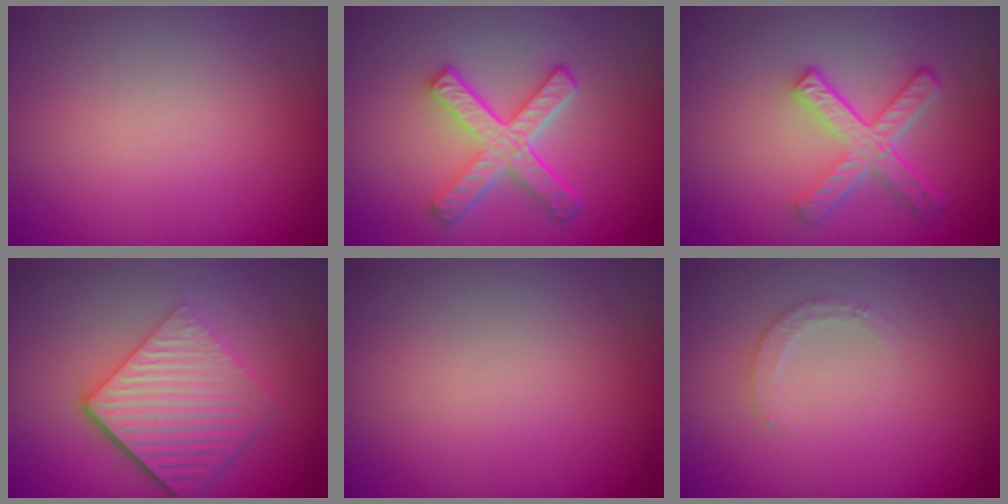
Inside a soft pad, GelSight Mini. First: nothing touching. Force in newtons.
{"total": 4.9, "press": 3.7, "slide": 3.2}
{"total": 4.5, "press": 3.3, "slide": 3.1}
{"total": 6.7, "press": 4.4, "slide": 5.1}
{"total": 0.0}
{"total": 1.3, "press": 1.2, "slide": 0.2}